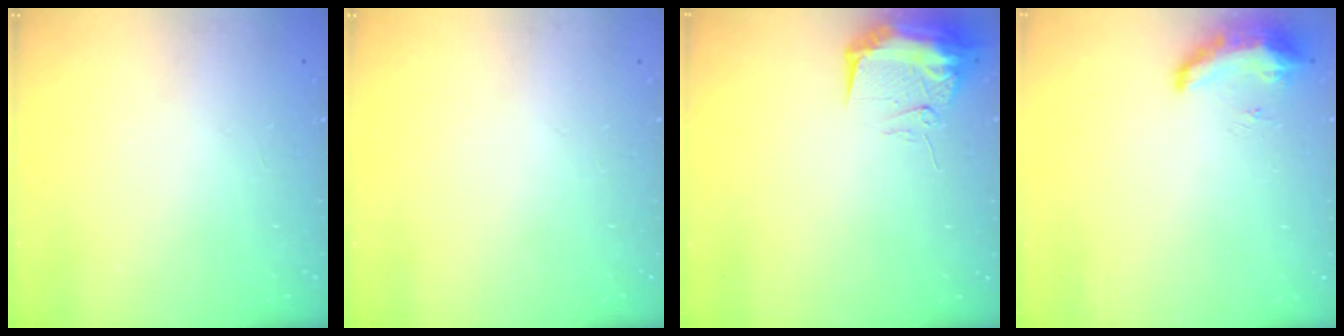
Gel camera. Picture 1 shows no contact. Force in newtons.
{"total": 0.0}
{"total": 9.8, "press": 9.7, "slide": 1.2}
{"total": 8.4, "press": 8.3, "slide": 1.3}